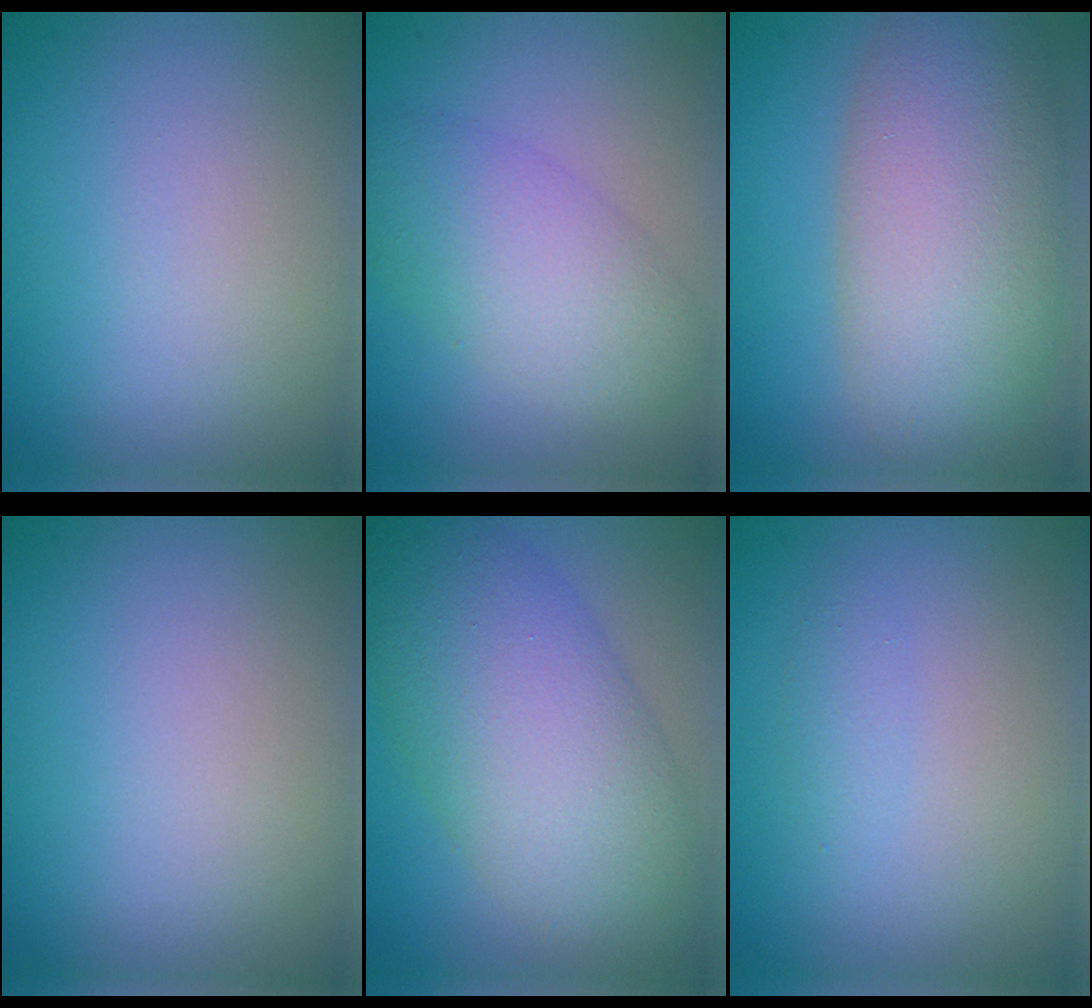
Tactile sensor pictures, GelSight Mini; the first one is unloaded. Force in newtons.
{"total": 5.1, "press": 5.1, "slide": 0.2}
{"total": 8.9, "press": 8.9, "slide": 0.4}
{"total": 0.0}
{"total": 9.5, "press": 9.5, "slide": 0.4}
{"total": 0.9, "press": 0.9, "slide": 0.0}